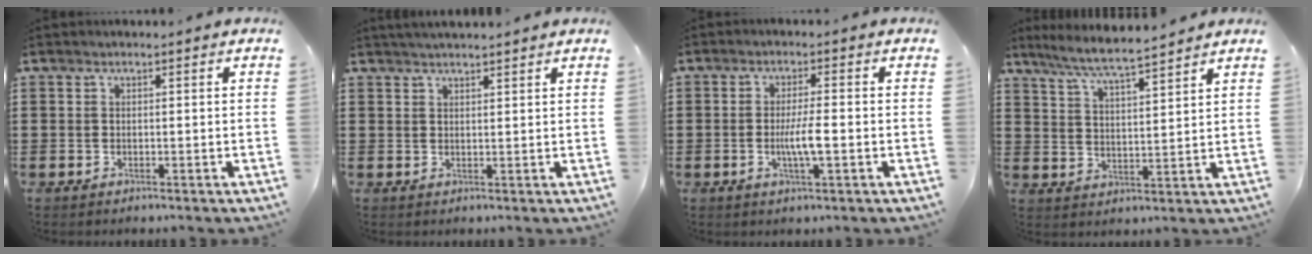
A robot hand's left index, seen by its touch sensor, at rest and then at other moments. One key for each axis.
{"total": 1.8, "fx": 1.8, "fy": -0.1, "fz": 0.4, "tx": -0.010, "ty": 0.002, "tz": 0.034}
{"total": 4.6, "fx": -0.8, "fy": 0.5, "fz": 4.5, "tx": -0.092, "ty": -0.007, "tz": -0.020}
{"total": 5.9, "fx": 5.4, "fy": -0.4, "fz": 2.4, "tx": -0.066, "ty": -0.030, "tz": 0.093}